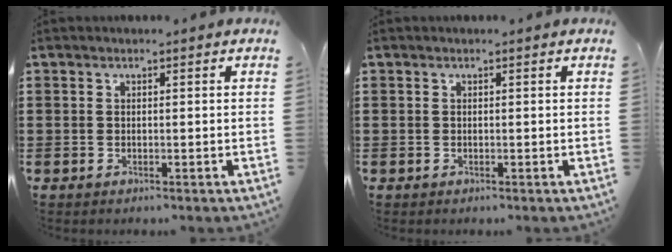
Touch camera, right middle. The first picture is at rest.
{"total": 0.0}